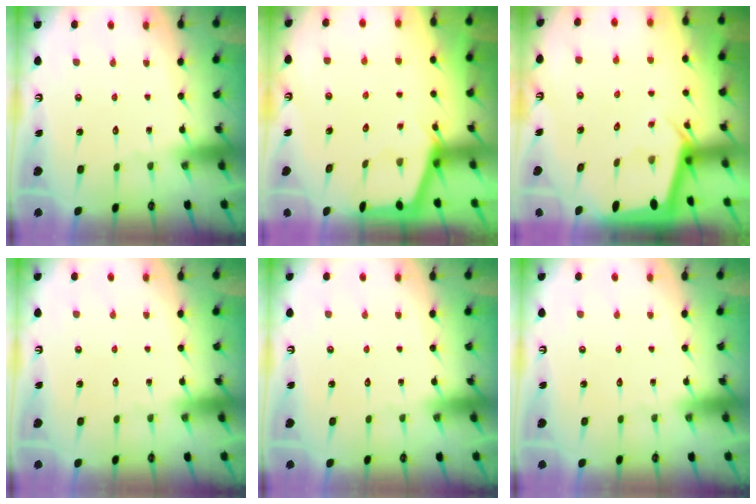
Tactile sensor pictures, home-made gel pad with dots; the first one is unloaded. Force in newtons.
{"total": 2.4, "press": 2.4, "slide": 0.4}
{"total": 2.4, "press": 2.4, "slide": 0.1}
{"total": 0.0}
{"total": 0.0}
{"total": 0.0}